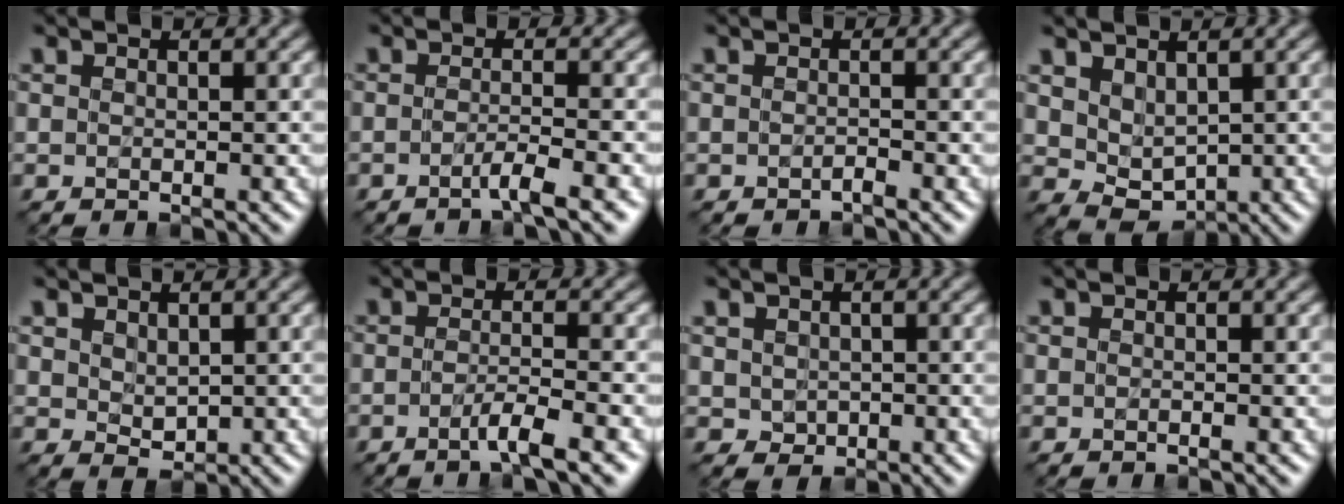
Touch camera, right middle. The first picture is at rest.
{"total": 1.9, "force": [-1.4, -0.3, 1.3], "torque": [-0.025, 0.003, -0.030]}
{"total": 0.7, "force": [-0.6, 0.0, 0.2], "torque": [-0.003, -0.001, -0.016]}
{"total": 3.0, "force": [0.8, 2.2, 1.8], "torque": [-0.034, -0.009, 0.019]}
{"total": 1.5, "force": [0.3, 1.0, 1.1], "torque": [-0.024, -0.005, 0.005]}
{"total": 2.4, "force": [-1.7, -0.2, 1.7], "torque": [-0.035, 0.003, -0.035]}
{"total": 1.6, "force": [-0.2, 1.5, 0.7], "torque": [-0.018, -0.003, -0.003]}
{"total": 0.0}